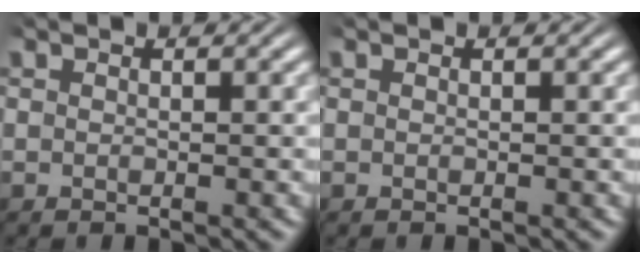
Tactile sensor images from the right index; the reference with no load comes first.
{"total": 0.0}